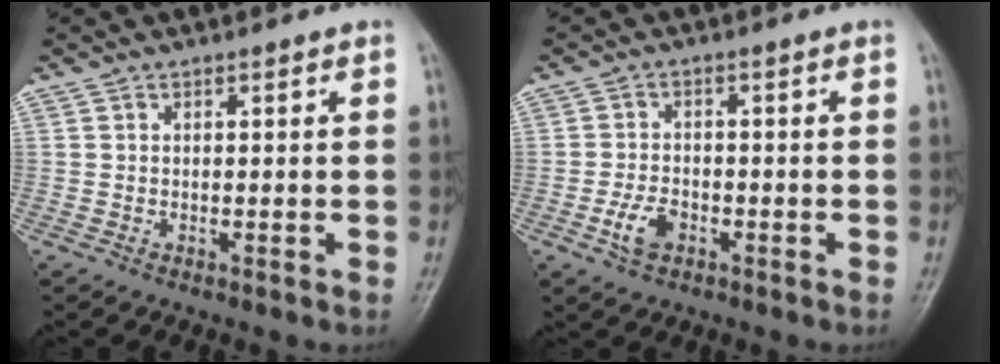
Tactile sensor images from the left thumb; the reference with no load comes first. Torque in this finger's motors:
{"motor_torque": [0.21, 0.92, 0.34, 0.00, 0.01]}